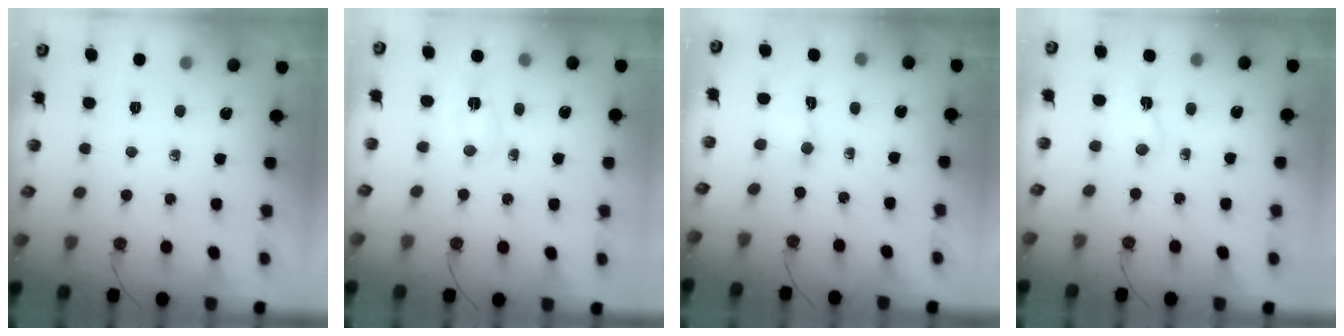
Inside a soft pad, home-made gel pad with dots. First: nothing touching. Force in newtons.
{"total": 3.2, "press": 3.2, "slide": 0.4}
{"total": 1.2, "press": 1.0, "slide": 0.6}
{"total": 15.4, "press": 3.2, "slide": 15.1}